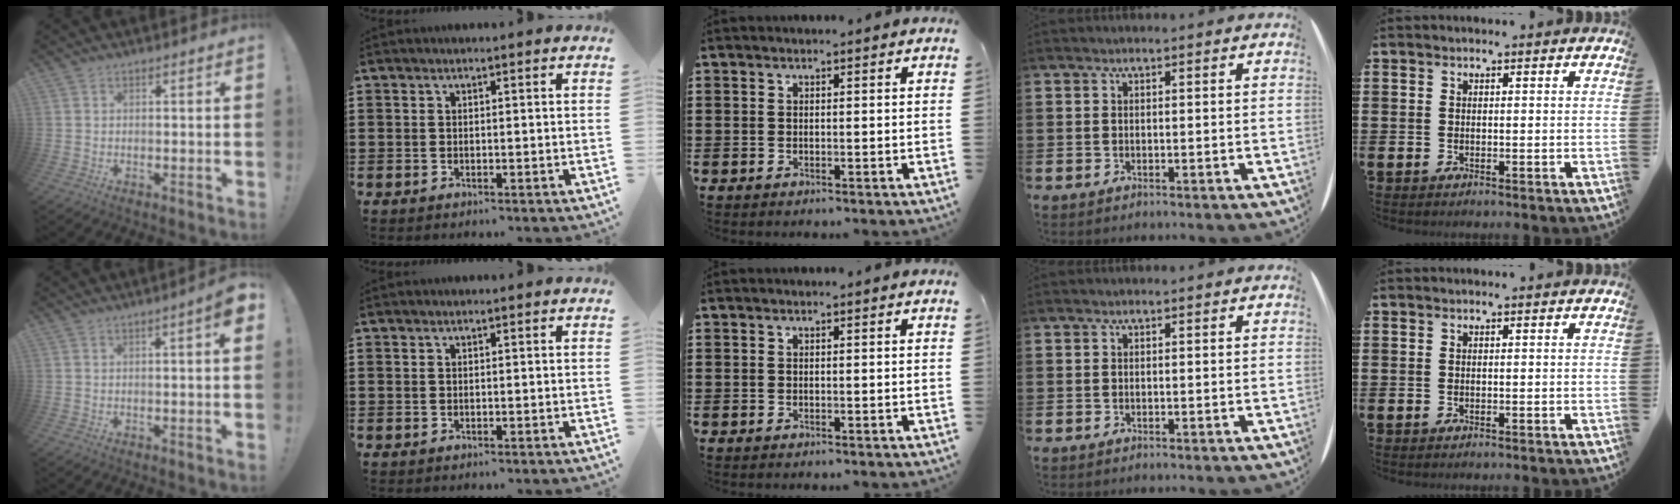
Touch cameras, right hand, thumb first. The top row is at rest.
{"thumb": {"total": 3.8, "force": [0.8, 0.1, 3.7], "torque": [-0.057, -0.002, 0.011]}}